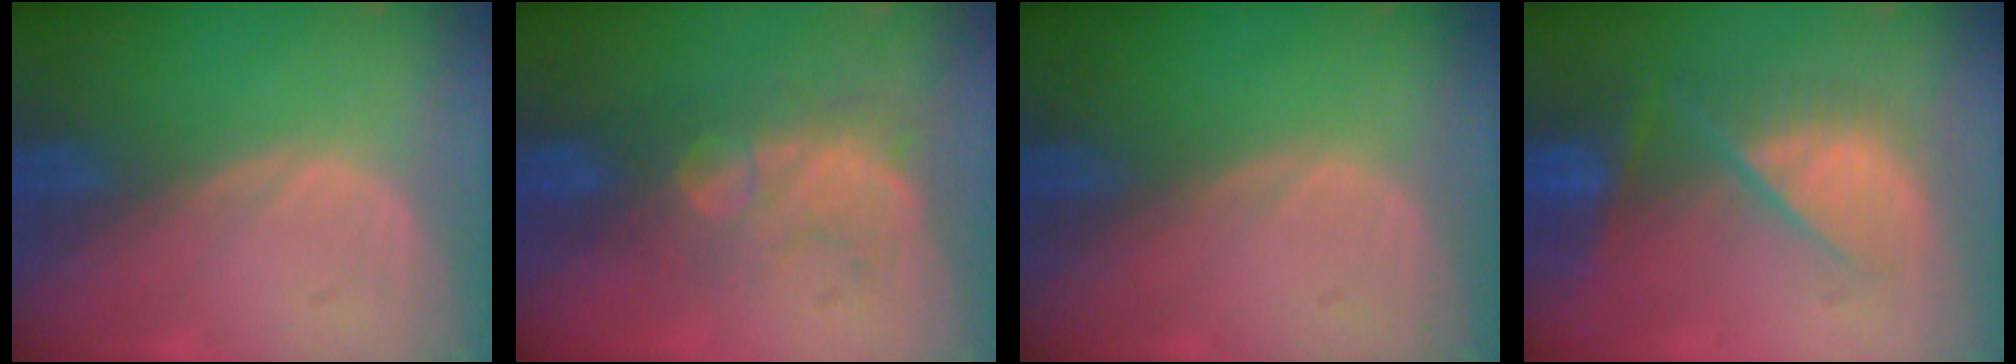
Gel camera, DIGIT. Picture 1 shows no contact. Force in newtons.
{"total": 8.7, "press": 7.6, "slide": 4.3}
{"total": 0.0}
{"total": 9.1, "press": 8.0, "slide": 4.3}